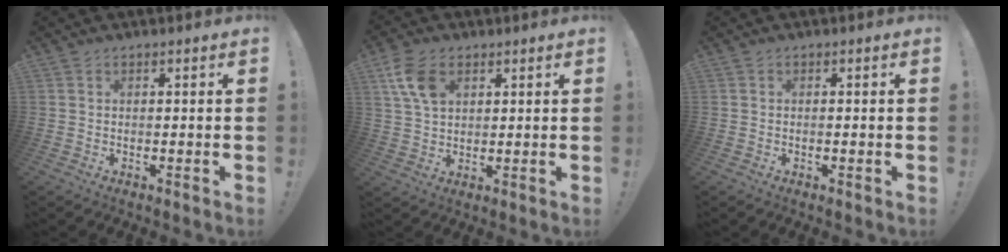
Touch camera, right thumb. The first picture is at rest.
{"total": 8.9, "force": [3.8, 5.6, 5.8], "torque": [-0.119, -0.004, 0.074]}
{"total": 0.6, "force": [-0.3, -0.1, 0.5], "torque": [-0.009, -0.001, -0.005]}